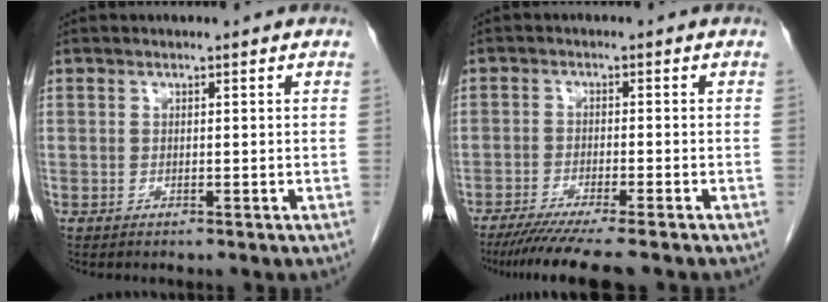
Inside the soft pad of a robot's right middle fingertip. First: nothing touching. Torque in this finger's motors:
{"motor_torque": [0.26, -0.12, 0.09, 0.07]}